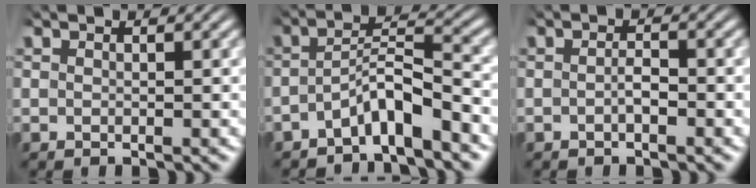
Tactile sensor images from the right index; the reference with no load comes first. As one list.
[{"total": 4.8, "force": [-3.1, 1.8, 3.1], "torque": [-0.057, -0.010, -0.049]}, {"total": 1.2, "force": [-0.7, 0.3, 0.9], "torque": [-0.019, -0.005, -0.012]}]